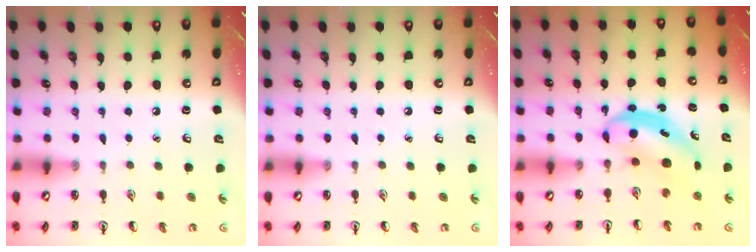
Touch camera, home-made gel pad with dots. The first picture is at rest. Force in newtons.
{"total": 0.0}
{"total": 4.8, "press": 4.8, "slide": 0.3}